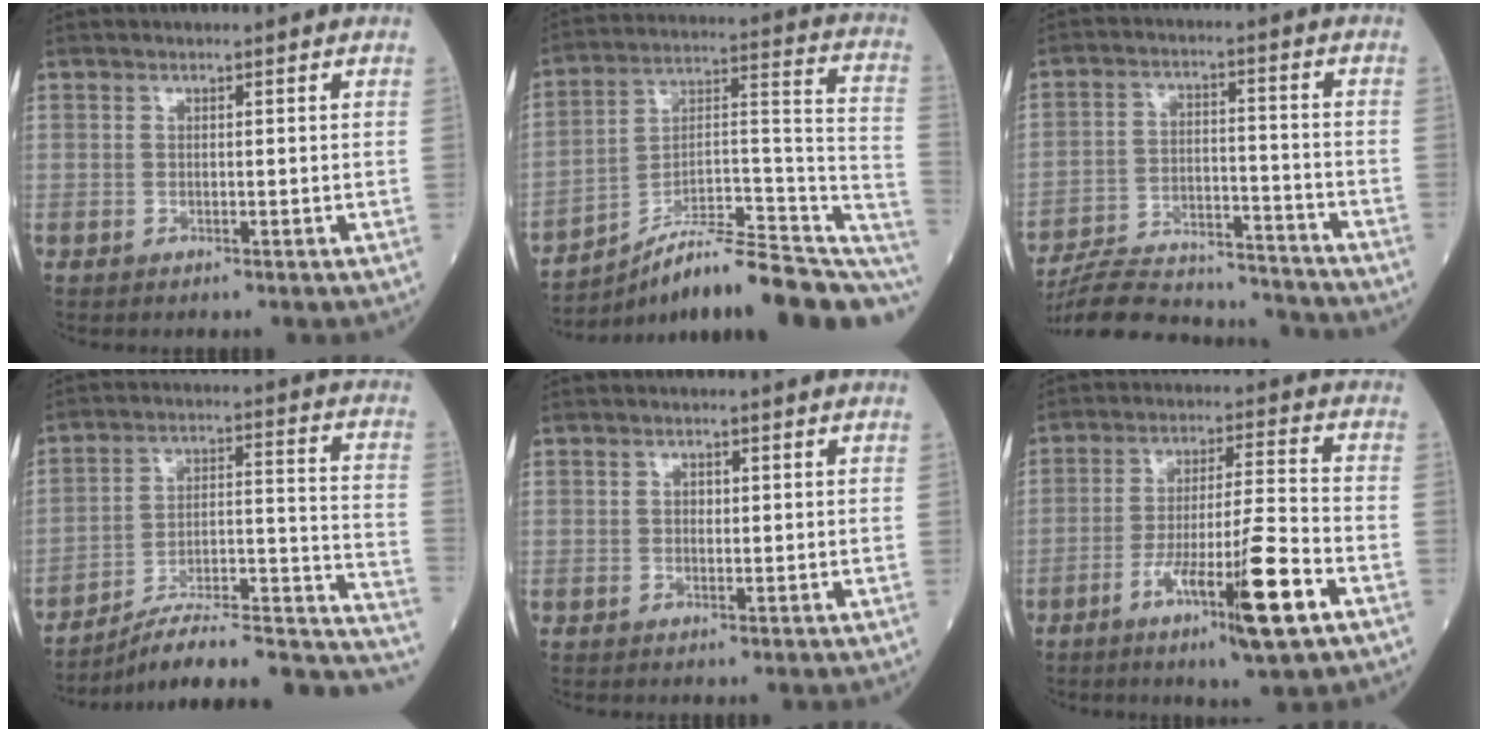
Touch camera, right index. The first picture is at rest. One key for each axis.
{"total": 21.4, "fx": -15.7, "fy": 4.3, "fz": 14.0, "tx": -0.141, "ty": 0.055, "tz": -0.234}
{"total": 19.2, "fx": -18.4, "fy": 2.9, "fz": 4.9, "tx": -0.113, "ty": 0.006, "tz": -0.279}
{"total": 21.2, "fx": -18.4, "fy": 3.3, "fz": 9.8, "tx": -0.071, "ty": 0.049, "tz": -0.270}
{"total": 1.2, "fx": 0.2, "fy": 0.9, "fz": 0.9, "tx": -0.014, "ty": 0.002, "tz": 0.002}
{"total": 12.5, "fx": -5.9, "fy": 0.0, "fz": 11.0, "tx": -0.189, "ty": -0.013, "tz": -0.098}